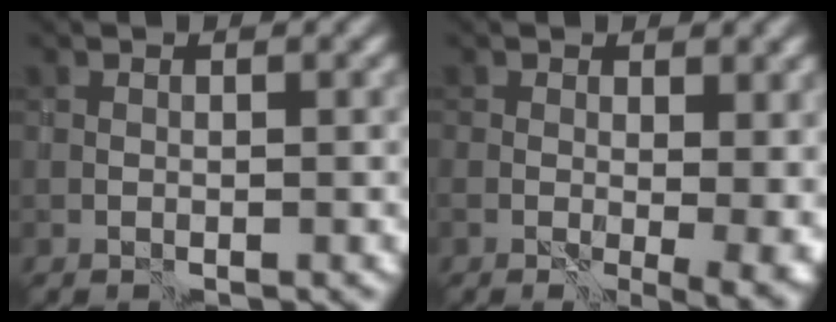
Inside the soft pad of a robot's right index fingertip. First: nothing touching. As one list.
[{"total": 6.1, "force": [-0.1, 2.8, 5.4], "torque": [-0.059, -0.013, 0.009]}]